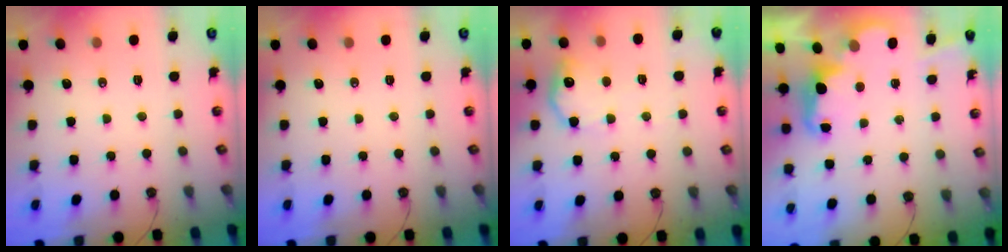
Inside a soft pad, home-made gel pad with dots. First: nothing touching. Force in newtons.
{"total": 0.0}
{"total": 11.2, "press": 11.2, "slide": 0.4}
{"total": 2.4, "press": 2.4, "slide": 0.6}